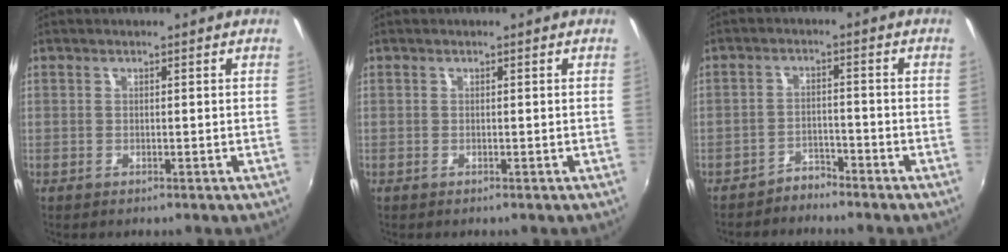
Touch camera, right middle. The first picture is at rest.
{"total": 0.0}
{"total": 3.2, "force": [-3.0, 0.7, 0.3], "torque": [-0.014, 0.006, -0.049]}